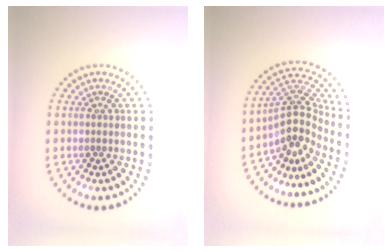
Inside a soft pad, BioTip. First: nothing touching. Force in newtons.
{"total": 4.0, "press": 2.8, "slide": 2.9}